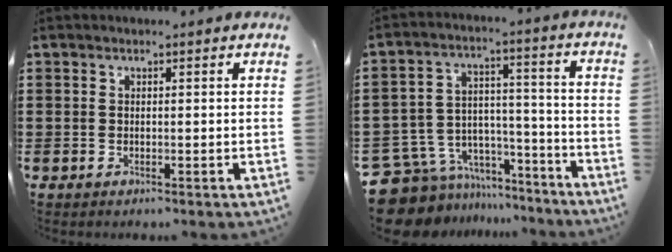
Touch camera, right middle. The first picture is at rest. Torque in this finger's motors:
{"motor_torque": [0.49, 0.13, 0.19, 0.09]}